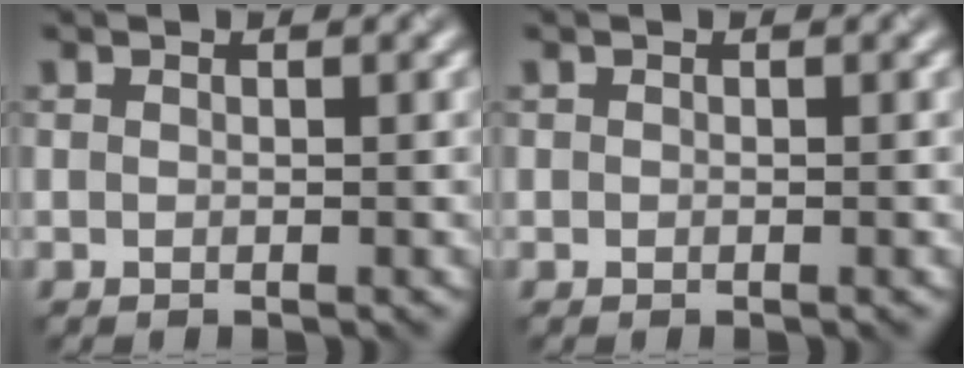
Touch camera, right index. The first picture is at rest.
{"total": 0.0}